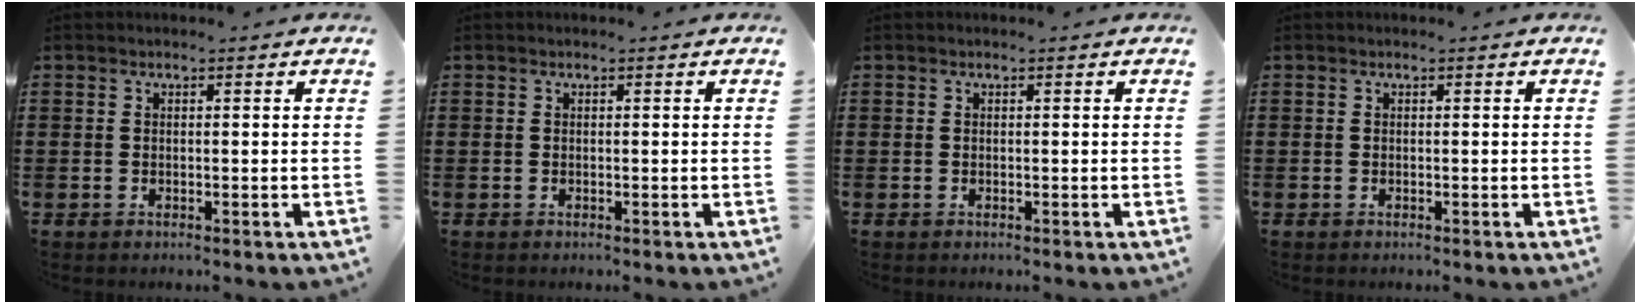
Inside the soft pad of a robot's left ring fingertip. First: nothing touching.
{"total": 0.0}
{"total": 0.0}
{"total": 0.0}